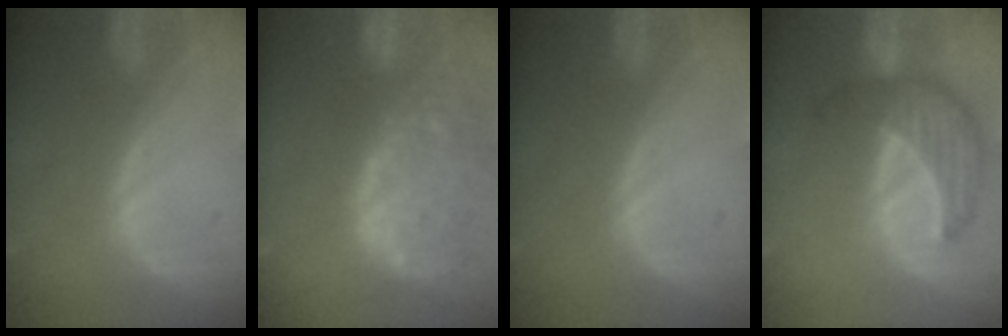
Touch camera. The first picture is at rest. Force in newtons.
{"total": 14.0, "press": 11.5, "slide": 8.0}
{"total": 0.0}
{"total": 7.5, "press": 7.5, "slide": 0.3}